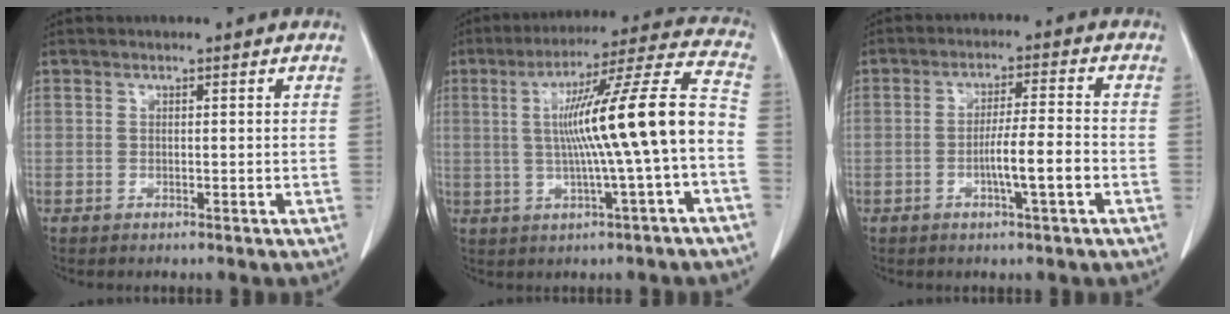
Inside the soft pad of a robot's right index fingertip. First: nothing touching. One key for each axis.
{"total": 15.7, "fx": -1.2, "fy": -0.7, "fz": 15.7, "tx": -0.244, "ty": 0.020, "tz": -0.021}
{"total": 6.4, "fx": -2.1, "fy": -0.1, "fz": 6.0, "tx": -0.105, "ty": 0.000, "tz": -0.037}